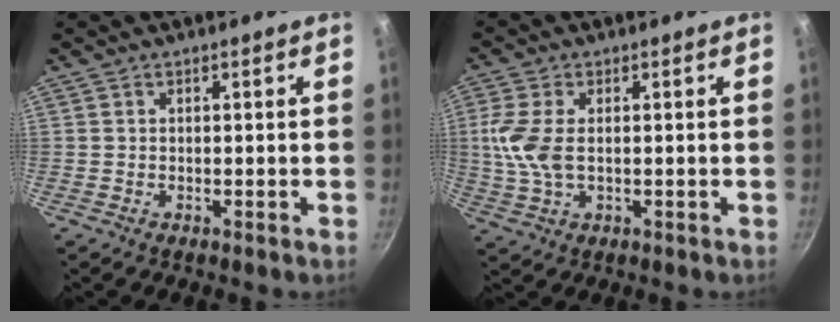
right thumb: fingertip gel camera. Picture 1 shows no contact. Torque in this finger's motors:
{"motor_torque": [0.13, 0.07, 0.92, 0.17, 0.08]}